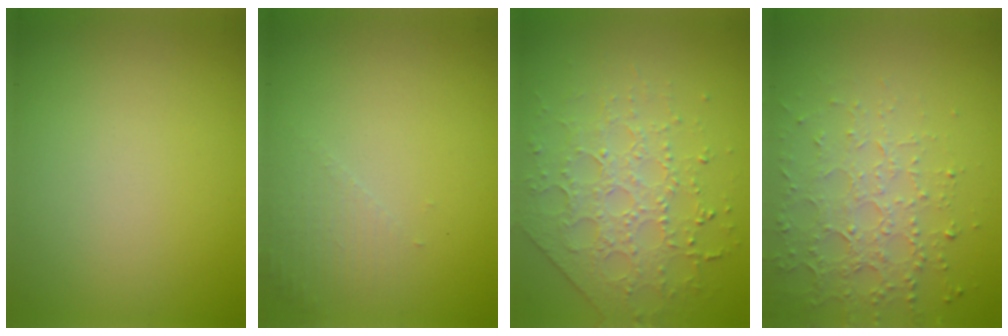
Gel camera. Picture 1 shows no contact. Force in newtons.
{"total": 1.6, "press": 1.6, "slide": 0.4}
{"total": 3.8, "press": 3.6, "slide": 1.4}
{"total": 4.6, "press": 3.4, "slide": 3.1}